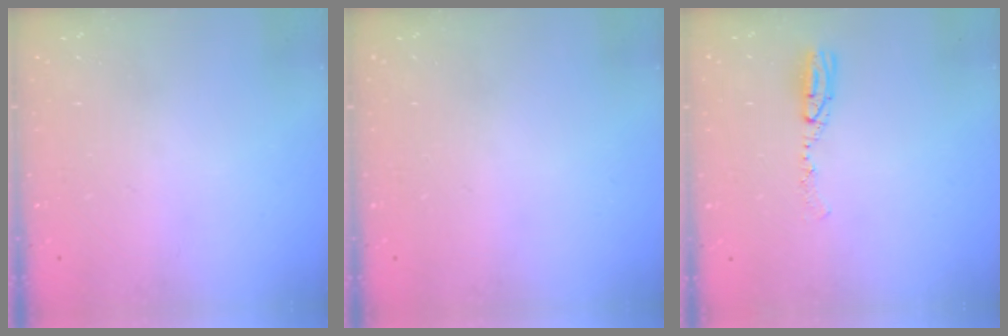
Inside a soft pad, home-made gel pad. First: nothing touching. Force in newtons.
{"total": 0.0}
{"total": 6.3, "press": 6.0, "slide": 1.7}